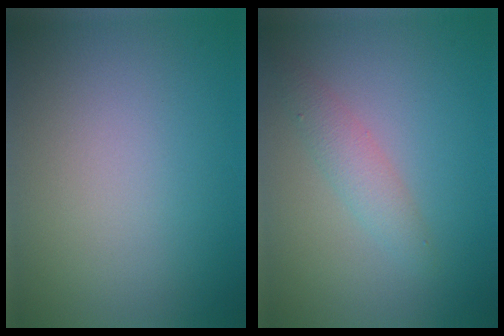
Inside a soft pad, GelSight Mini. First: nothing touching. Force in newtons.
{"total": 2.0, "press": 2.0, "slide": 0.0}